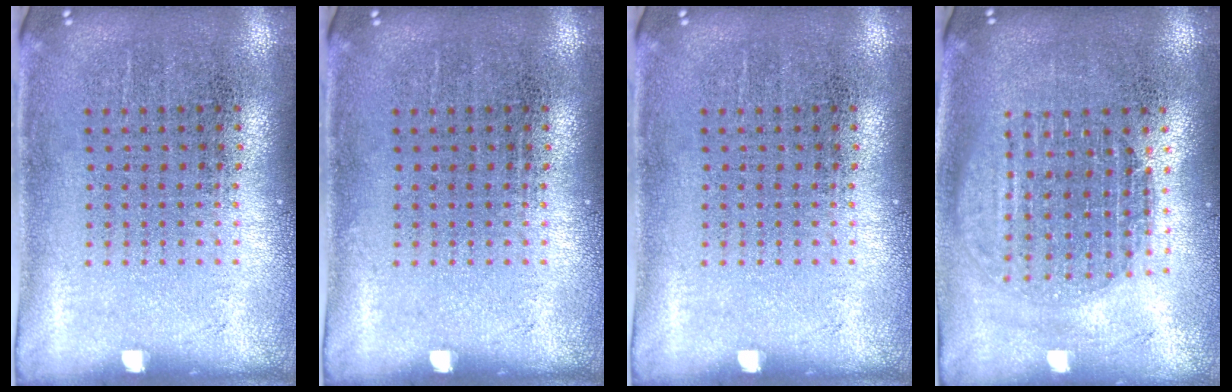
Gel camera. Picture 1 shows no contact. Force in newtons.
{"total": 0.0}
{"total": 0.0}
{"total": 1.7, "press": 1.5, "slide": 0.8}